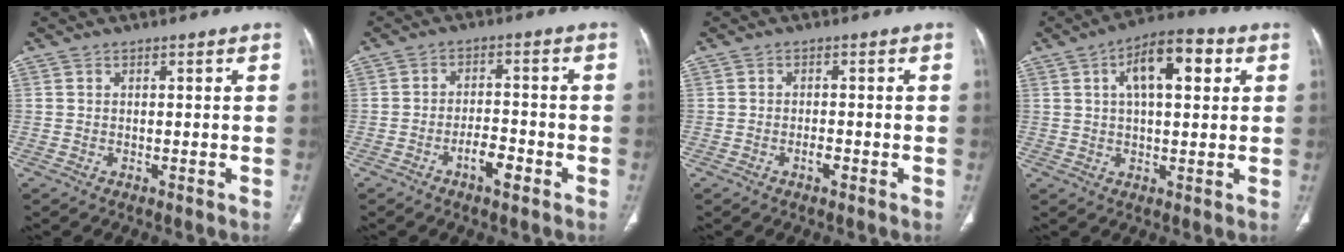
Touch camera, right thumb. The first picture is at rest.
{"total": 4.9, "force": [-2.7, 2.0, 3.6], "torque": [-0.056, 0.021, -0.045]}
{"total": 1.7, "force": [-0.9, 0.8, 1.2], "torque": [-0.021, 0.006, -0.015]}
{"total": 11.6, "force": [3.7, 5.0, 9.8], "torque": [-0.143, 0.015, 0.054]}